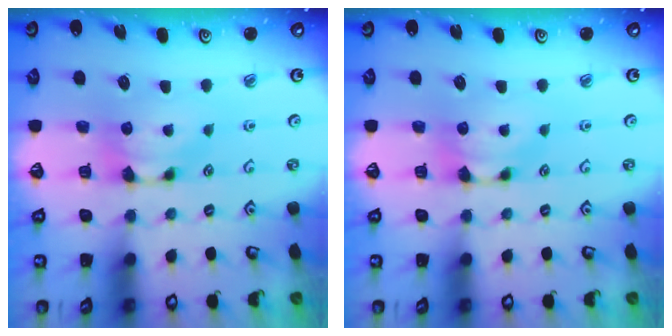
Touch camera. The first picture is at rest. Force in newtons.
{"total": 0.0}